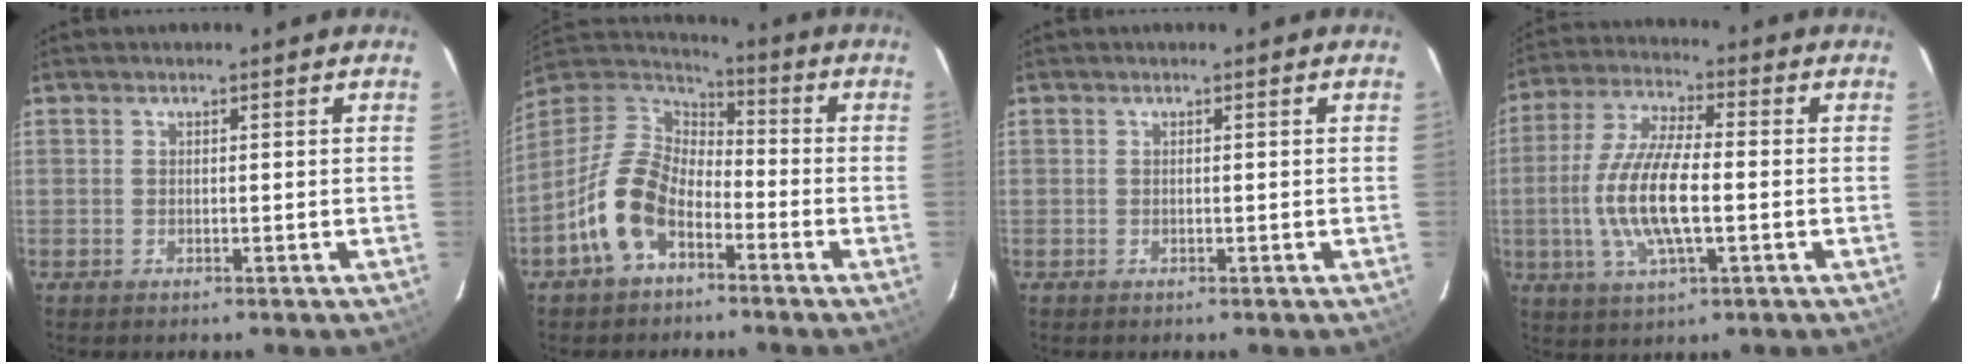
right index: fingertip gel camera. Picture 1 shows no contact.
{"total": 13.2, "force": [-6.2, 8.2, 8.4], "torque": [-0.175, 0.012, -0.123]}
{"total": 0.0}
{"total": 13.5, "force": [-1.9, 4.1, 12.7], "torque": [-0.264, -0.002, -0.039]}